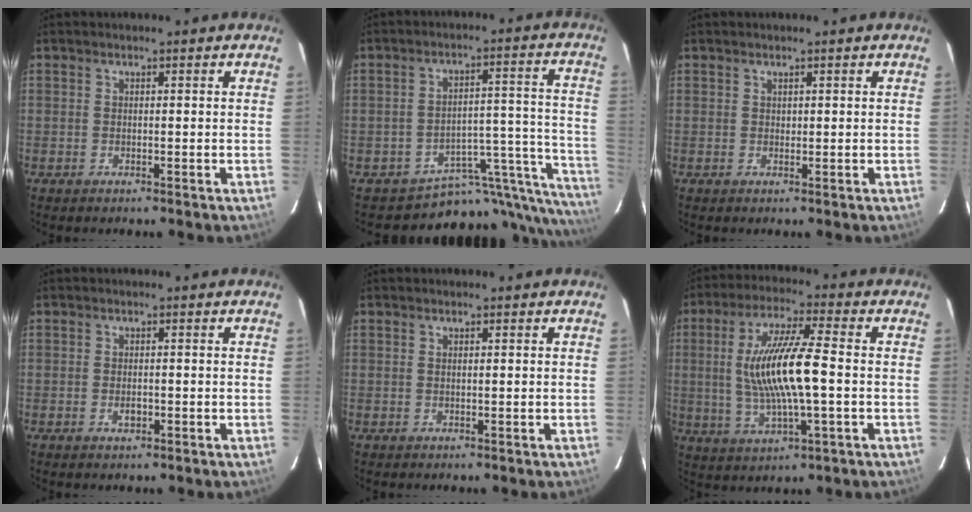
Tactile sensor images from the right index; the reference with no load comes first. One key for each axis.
{"total": 15.1, "fx": -12.3, "fy": 6.7, "fz": 5.5, "tx": -0.041, "ty": 0.039, "tz": -0.169}
{"total": 0.6, "fx": 0.4, "fy": 0.4, "fz": 0.1, "tx": -0.002, "ty": 0.003, "tz": 0.009}
{"total": 1.9, "fx": -0.4, "fy": 1.2, "fz": 1.4, "tx": -0.024, "ty": -0.001, "tz": -0.005}
{"total": 0.6, "fx": 0.2, "fy": 0.2, "fz": 0.5, "tx": -0.010, "ty": 0.002, "tz": 0.005}
{"total": 14.2, "fx": -0.2, "fy": 2.6, "fz": 14.0, "tx": -0.269, "ty": 0.000, "tz": 0.001}